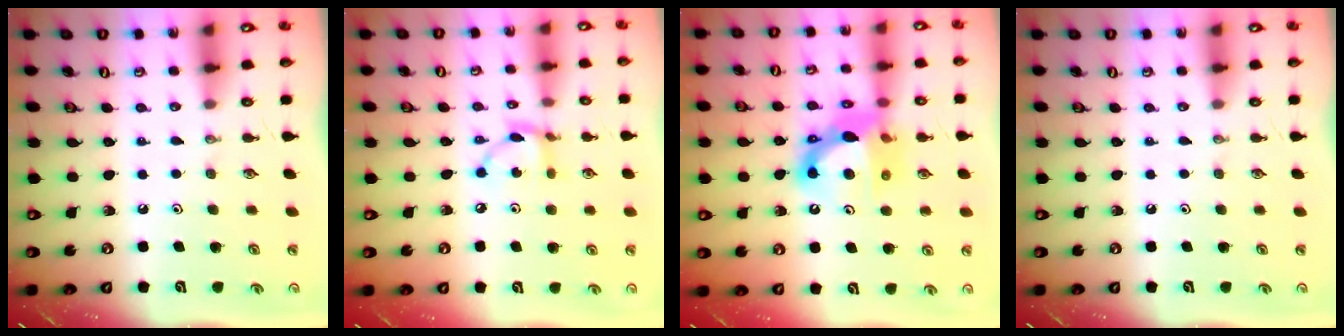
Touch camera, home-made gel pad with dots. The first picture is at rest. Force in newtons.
{"total": 6.6, "press": 6.6, "slide": 0.3}
{"total": 12.8, "press": 12.8, "slide": 1.3}
{"total": 0.0}